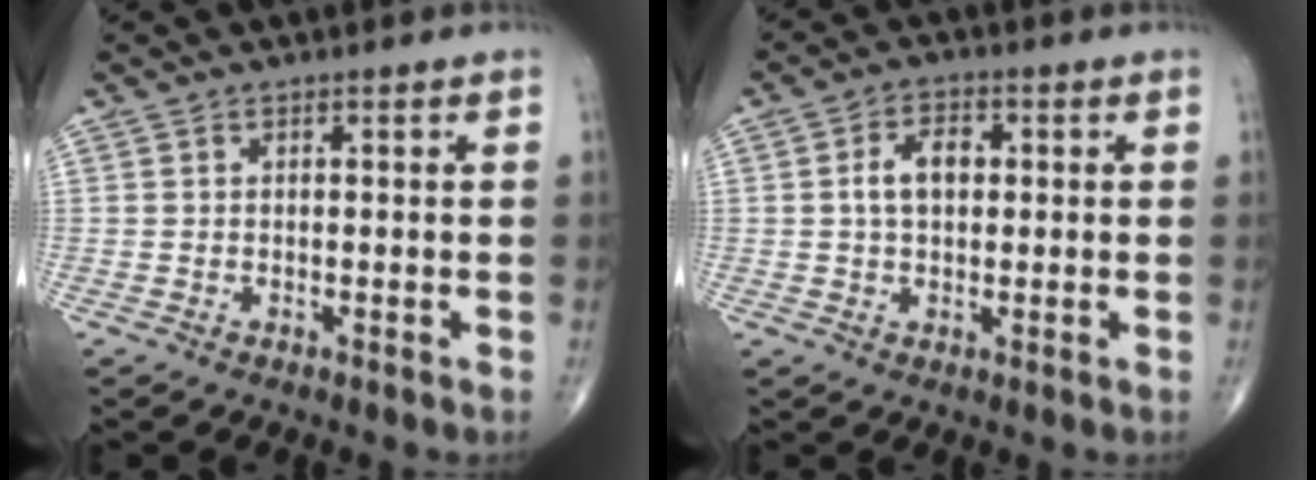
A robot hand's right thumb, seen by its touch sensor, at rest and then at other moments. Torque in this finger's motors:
{"motor_torque": [0.63, 0.78, 0.43, -0.06, 0.01]}